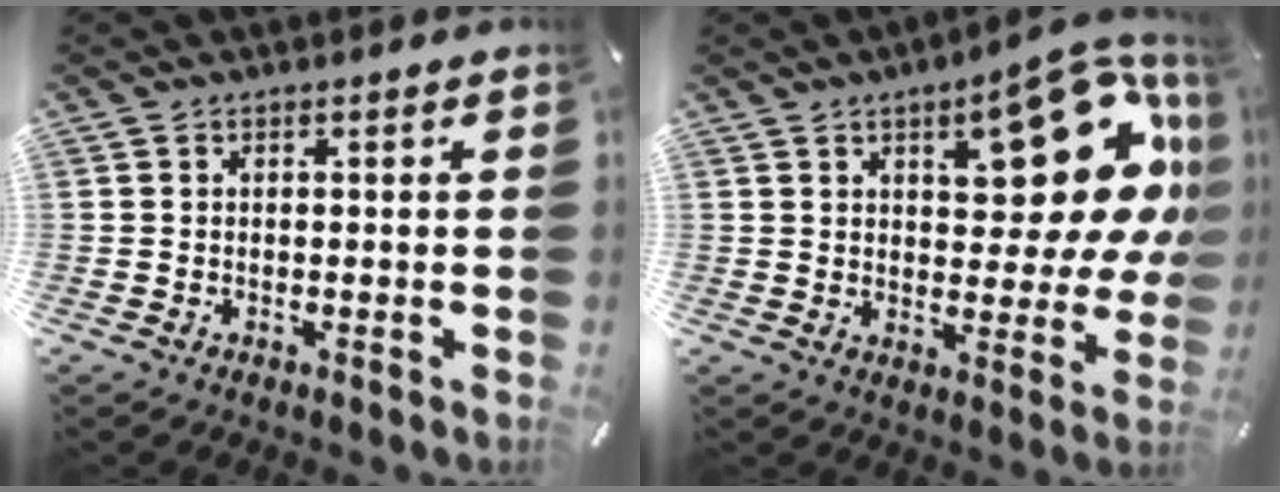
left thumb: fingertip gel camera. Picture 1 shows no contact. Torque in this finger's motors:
{"motor_torque": [2.50, 2.50, 0.40, -0.23, 0.20]}